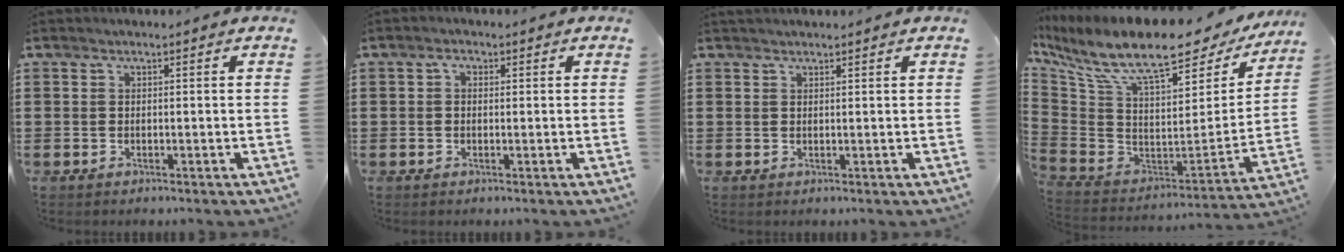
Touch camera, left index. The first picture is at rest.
{"total": 1.4, "force": [0.2, 1.0, 1.0], "torque": [-0.022, 0.008, 0.002]}
{"total": 1.0, "force": [1.0, 0.2, 0.1], "torque": [-0.004, 0.001, 0.019]}
{"total": 13.7, "force": [9.0, 3.7, 9.7], "torque": [-0.204, -0.059, 0.151]}